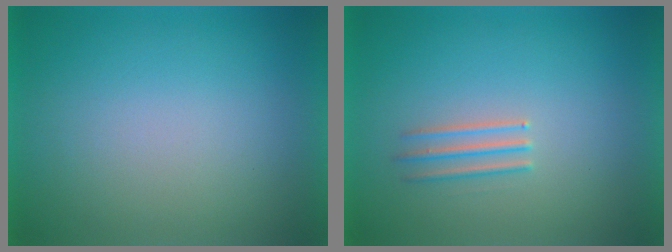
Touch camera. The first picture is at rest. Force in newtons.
{"total": 2.7}